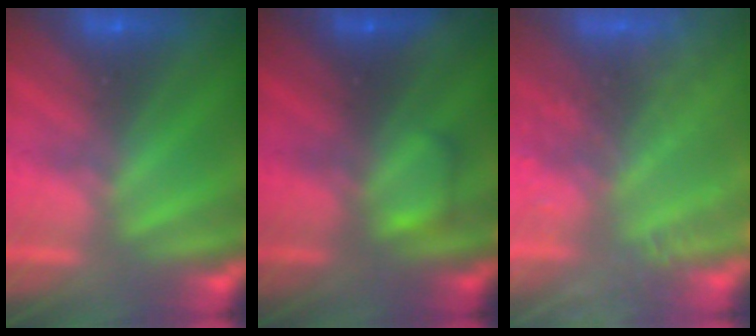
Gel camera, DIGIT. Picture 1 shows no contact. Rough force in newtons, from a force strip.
{"total": 2.3}
{"total": 7.7}